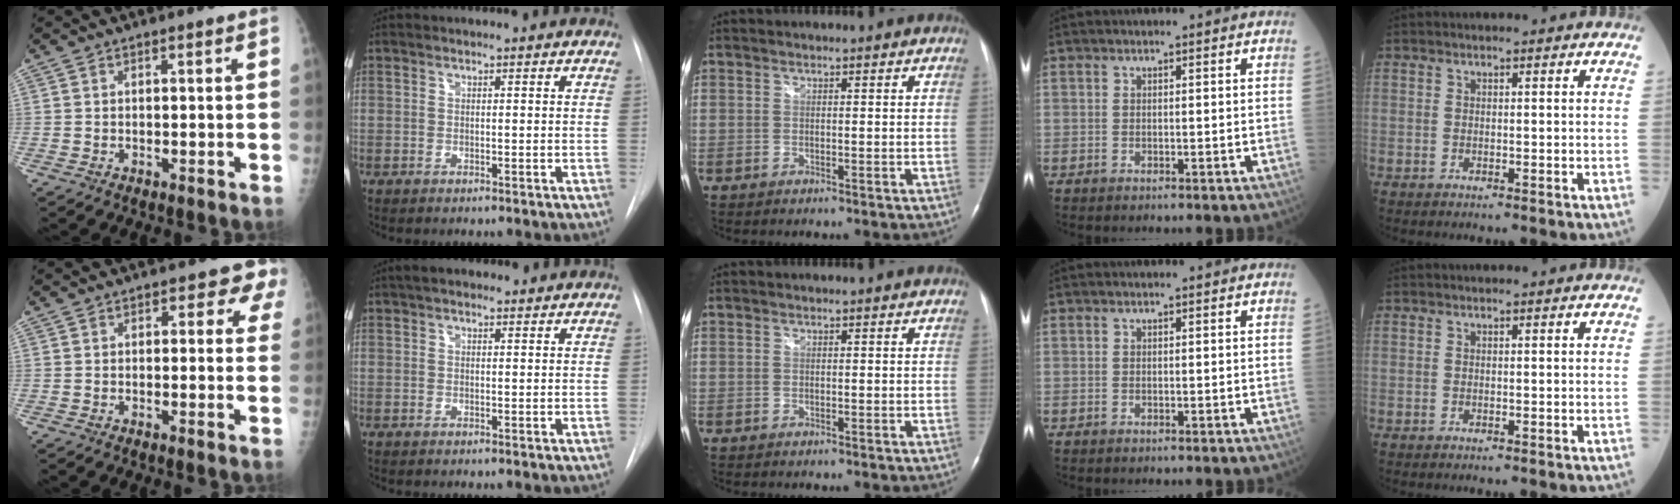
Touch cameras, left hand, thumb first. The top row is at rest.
{"thumb": {"total": 3.9, "force": [1.9, 2.6, 2.2], "torque": [0.015, -0.001, 0.009]}, "index": {"total": 3.5, "force": [2.6, 1.6, 1.8], "torque": [-0.031, 0.028, 0.040]}}